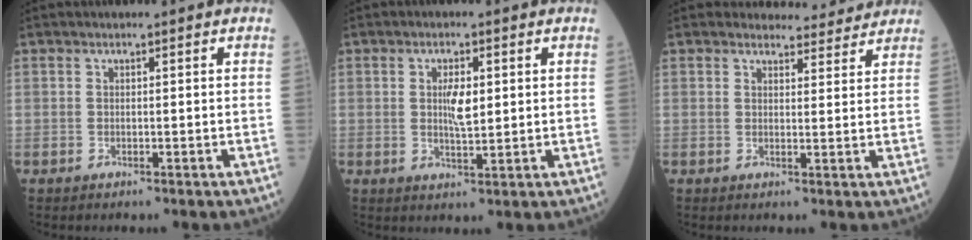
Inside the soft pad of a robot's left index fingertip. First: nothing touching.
{"total": 3.9, "force": [0.6, 1.1, 3.7], "torque": [-0.071, -0.003, 0.010]}
{"total": 5.4, "force": [5.2, 1.5, 0.1], "torque": [0.007, 0.001, 0.054]}